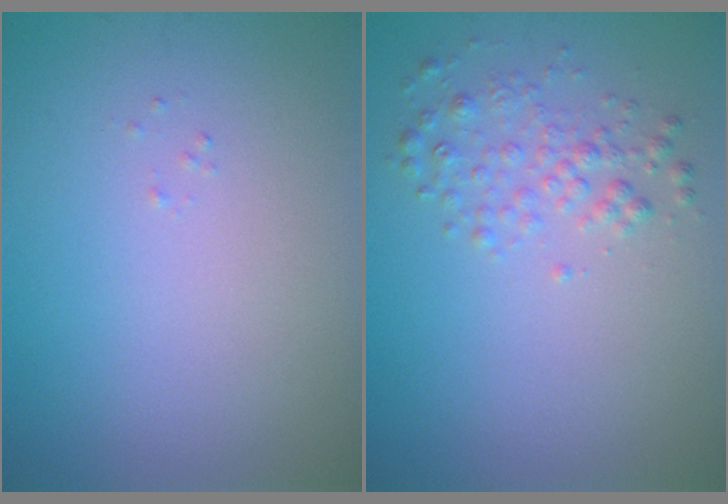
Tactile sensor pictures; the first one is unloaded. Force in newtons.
{"total": 2.0, "press": 2.0, "slide": 0.1}